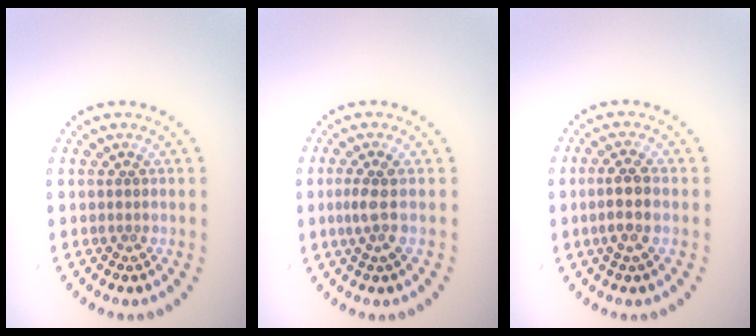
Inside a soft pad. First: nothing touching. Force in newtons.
{"total": 1.8, "press": 1.4, "slide": 1.2}
{"total": 2.5, "press": 2.3, "slide": 1.1}